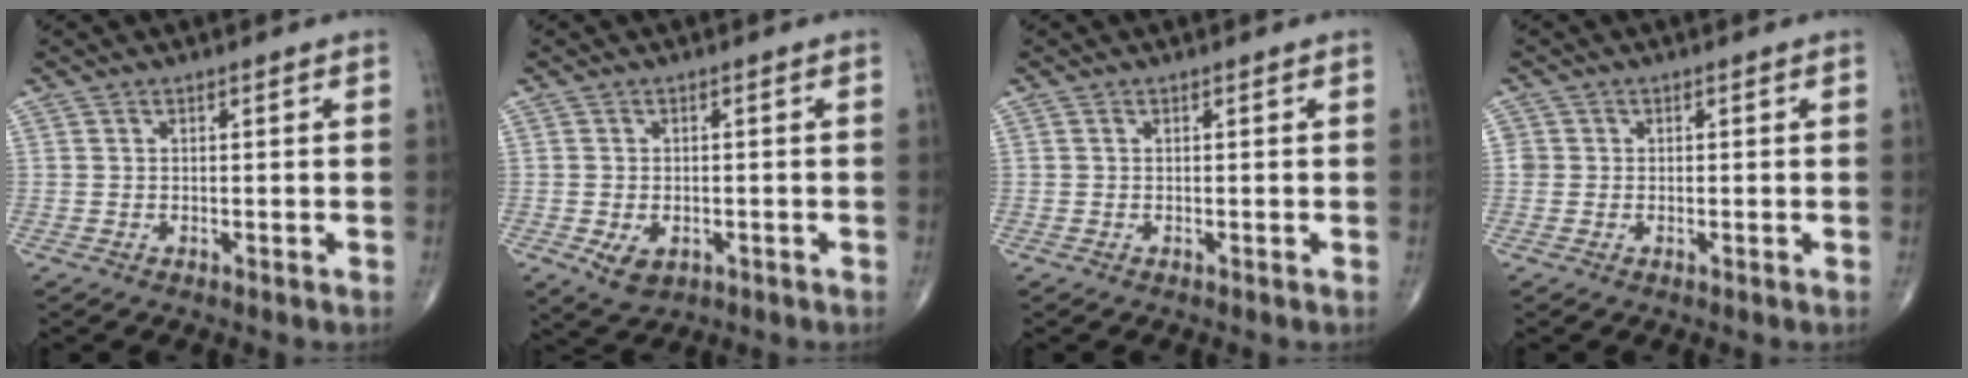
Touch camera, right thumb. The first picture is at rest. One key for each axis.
{"total": 4.5, "fx": -1.5, "fy": 3.0, "fz": 3.0, "tx": -0.050, "ty": 0.001, "tz": -0.015}
{"total": 0.0}
{"total": 1.5, "fx": 0.0, "fy": 1.5, "fz": 0.2, "tx": 0.006, "ty": 0.004, "tz": -0.002}